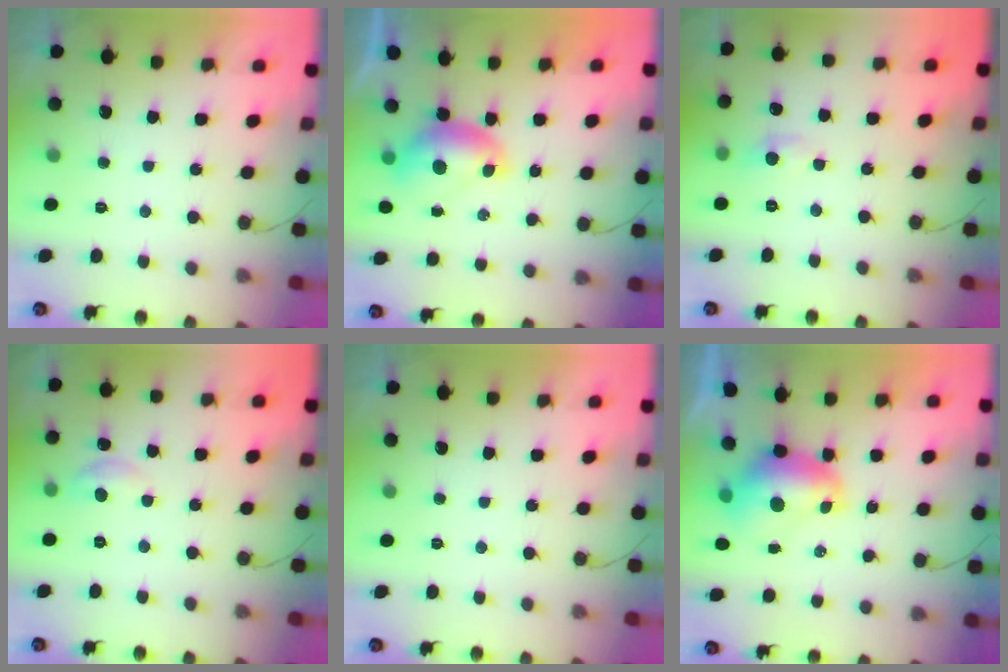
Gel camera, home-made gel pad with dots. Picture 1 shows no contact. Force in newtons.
{"total": 7.3, "press": 7.3, "slide": 0.5}
{"total": 2.8, "press": 2.8, "slide": 0.4}
{"total": 3.9, "press": 3.9, "slide": 0.3}
{"total": 0.0}
{"total": 8.7, "press": 8.6, "slide": 0.9}